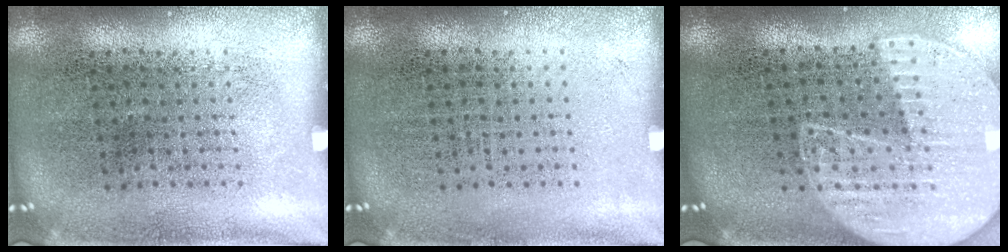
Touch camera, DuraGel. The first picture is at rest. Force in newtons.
{"total": 0.0}
{"total": 2.2, "press": 1.9, "slide": 1.0}